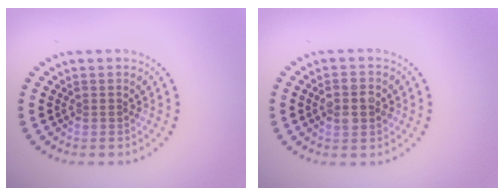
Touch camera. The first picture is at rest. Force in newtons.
{"total": 2.8, "press": 2.8, "slide": 0.3}